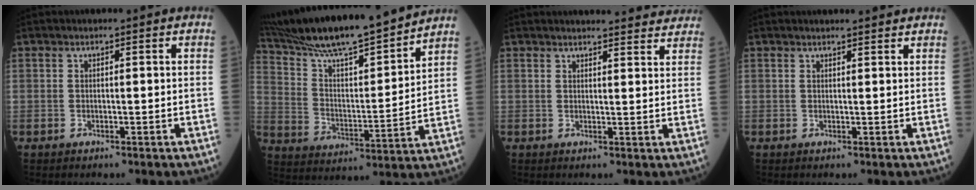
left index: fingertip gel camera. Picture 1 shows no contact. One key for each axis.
{"total": 20.3, "fx": 17.9, "fy": 1.4, "fz": 9.4, "tx": -0.170, "ty": 0.002, "tz": 0.294}
{"total": 12.6, "fx": 12.2, "fy": 2.0, "fz": 2.7, "tx": -0.006, "ty": 0.001, "tz": 0.123}
{"total": 3.4, "fx": 3.3, "fy": 0.5, "fz": 0.7, "tx": -0.012, "ty": 0.012, "tz": 0.038}